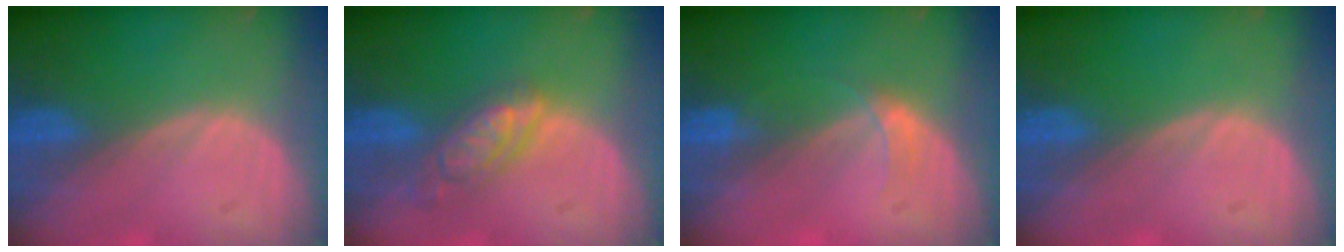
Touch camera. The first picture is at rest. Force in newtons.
{"total": 5.8, "press": 5.1, "slide": 2.8}
{"total": 1.7, "press": 1.7, "slide": 0.2}
{"total": 0.0}